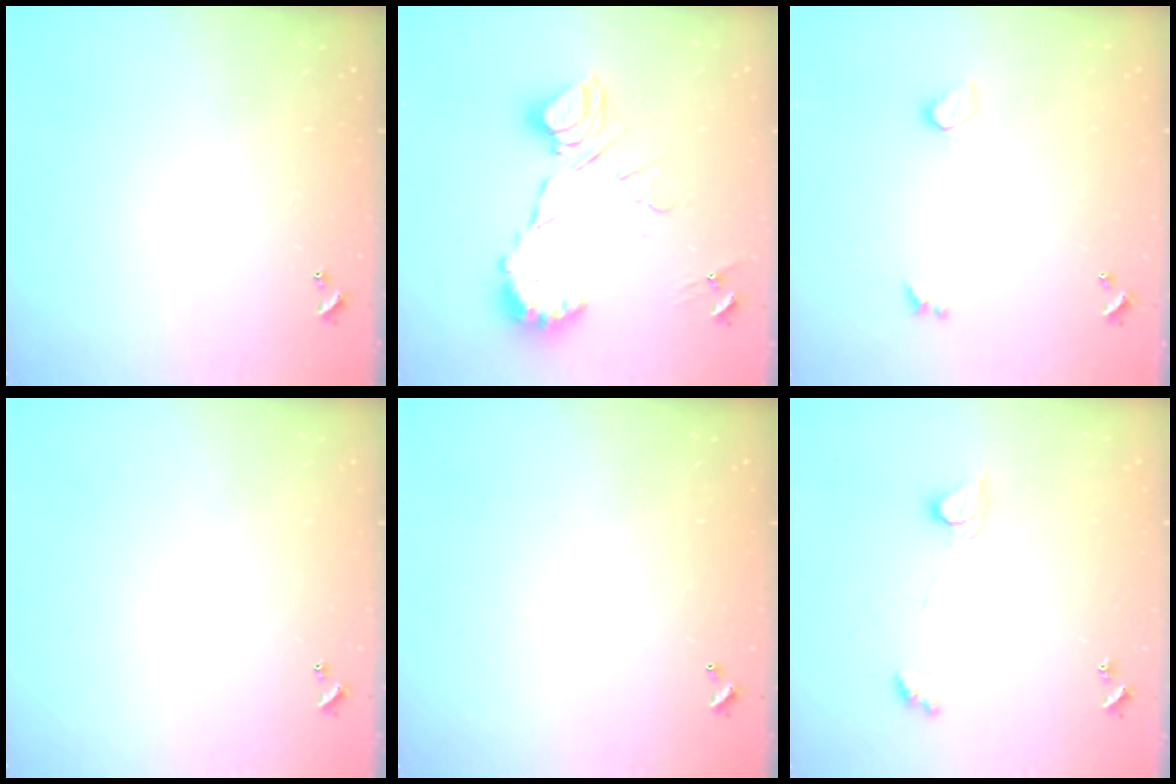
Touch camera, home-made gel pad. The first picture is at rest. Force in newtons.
{"total": 13.4, "press": 13.3, "slide": 1.4}
{"total": 0.9, "press": 0.8, "slide": 0.4}
{"total": 0.0}
{"total": 2.7, "press": 2.7, "slide": 0.1}
{"total": 2.5, "press": 2.4, "slide": 0.3}